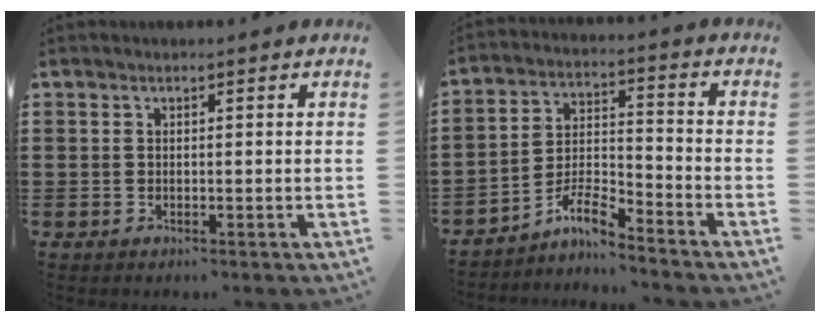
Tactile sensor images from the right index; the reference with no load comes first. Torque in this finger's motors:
{"motor_torque": [0.24, 0.12, 0.42, 0.08]}